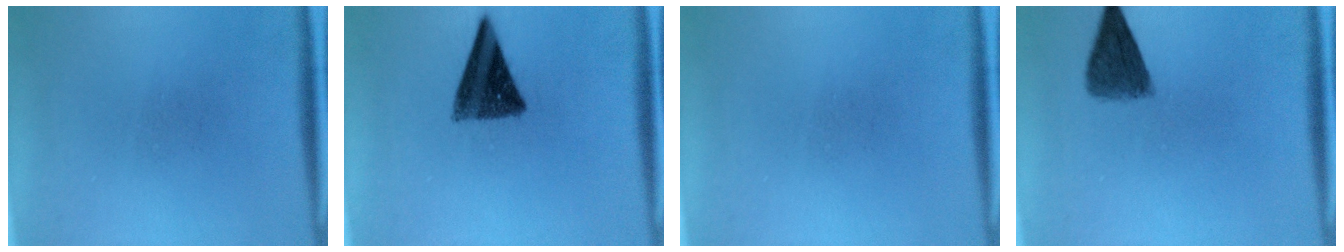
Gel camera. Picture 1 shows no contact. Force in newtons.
{"total": 10.6}
{"total": 0.0}
{"total": 5.8}